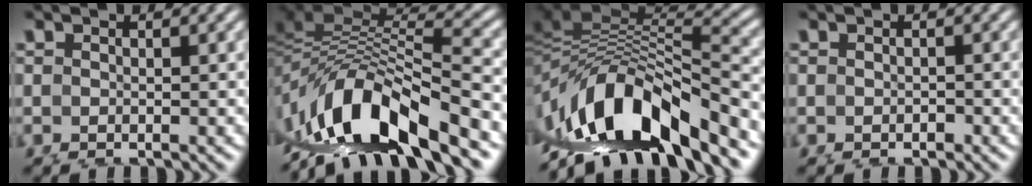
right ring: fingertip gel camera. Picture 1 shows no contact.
{"total": 10.2, "force": [-1.4, 6.6, 7.6], "torque": [-0.146, -0.018, -0.010]}
{"total": 11.9, "force": [-2.6, 8.1, 8.4], "torque": [-0.154, -0.013, -0.030]}
{"total": 0.6, "force": [-0.4, 0.4, -0.1], "torque": [0.008, -0.002, -0.008]}